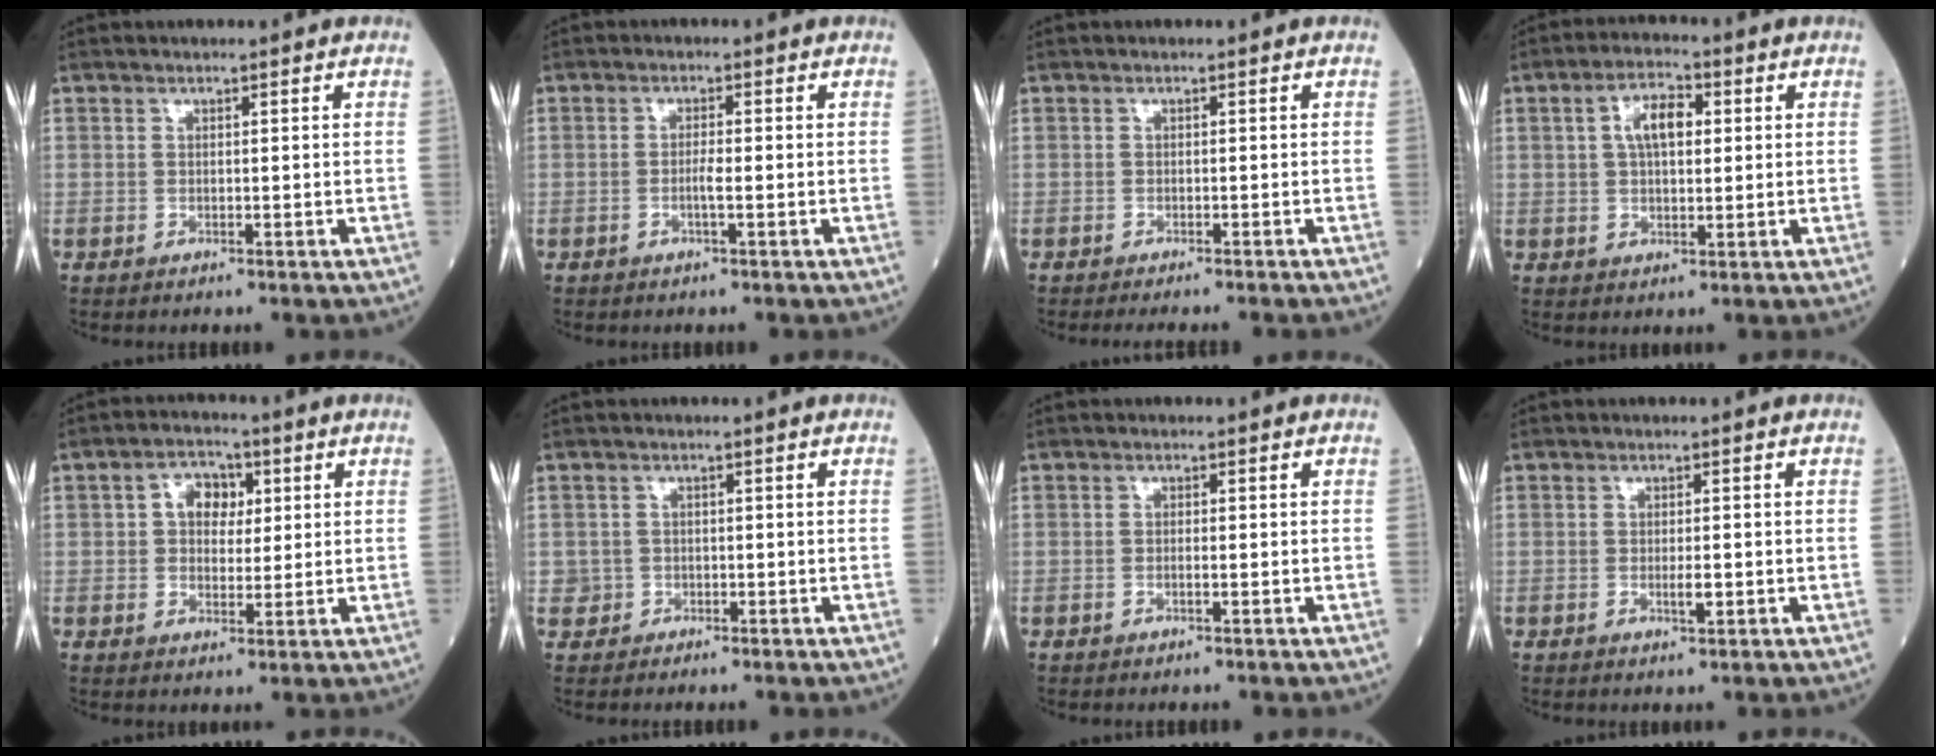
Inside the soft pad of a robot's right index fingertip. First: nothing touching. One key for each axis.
{"total": 1.8, "fx": -0.6, "fy": 0.0, "fz": 1.7, "tx": -0.033, "ty": 0.000, "tz": -0.013}
{"total": 5.6, "fx": -5.0, "fy": 0.1, "fz": 2.4, "tx": -0.018, "ty": -0.012, "tz": -0.065}
{"total": 6.0, "fx": 1.5, "fy": 2.7, "fz": 5.1, "tx": -0.097, "ty": 0.015, "tz": 0.026}
{"total": 5.5, "fx": 1.4, "fy": 3.8, "fz": 3.7, "tx": -0.058, "ty": 0.018, "tz": 0.024}
{"total": 1.5, "fx": -0.5, "fy": 1.4, "fz": -0.2, "tx": 0.004, "ty": 0.008, "tz": -0.011}
{"total": 0.7, "fx": -0.3, "fy": 0.0, "fz": 0.6, "tx": -0.012, "ty": 0.001, "tz": -0.006}
{"total": 1.7, "fx": -0.4, "fy": 0.4, "fz": 1.6, "tx": -0.030, "ty": -0.001, "tz": -0.004}